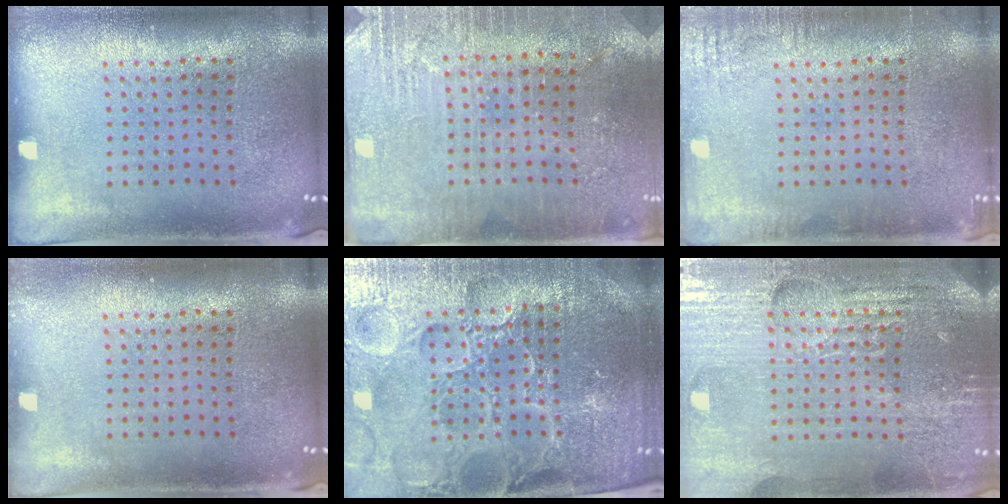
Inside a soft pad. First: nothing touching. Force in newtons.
{"total": 2.8, "press": 2.8, "slide": 0.4}
{"total": 1.8, "press": 1.8, "slide": 0.1}
{"total": 0.7, "press": 0.7, "slide": 0.1}
{"total": 5.6, "press": 5.1, "slide": 2.3}
{"total": 4.8, "press": 4.5, "slide": 1.6}